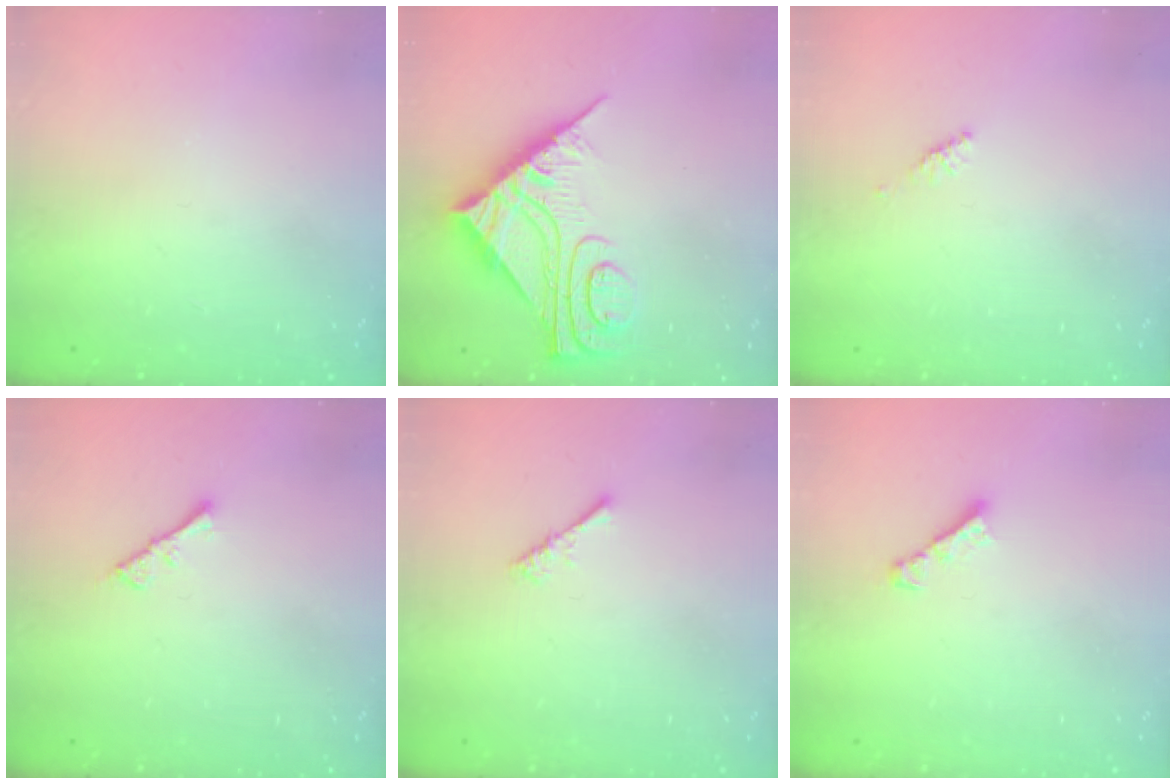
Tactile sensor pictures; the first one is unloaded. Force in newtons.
{"total": 9.7, "press": 9.7, "slide": 0.9}
{"total": 2.4, "press": 2.3, "slide": 0.7}
{"total": 2.3, "press": 2.2, "slide": 0.4}
{"total": 0.9, "press": 0.9, "slide": 0.3}
{"total": 3.0, "press": 3.0, "slide": 0.3}